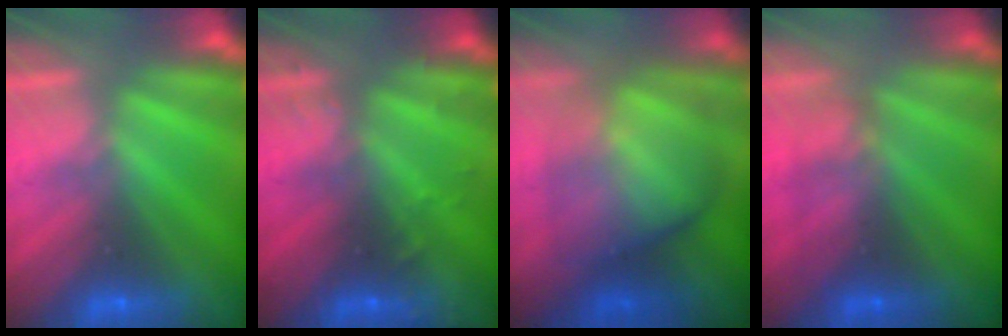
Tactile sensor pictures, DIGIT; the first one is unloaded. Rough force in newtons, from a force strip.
{"total": 2.9}
{"total": 7.3}
{"total": 2.9}